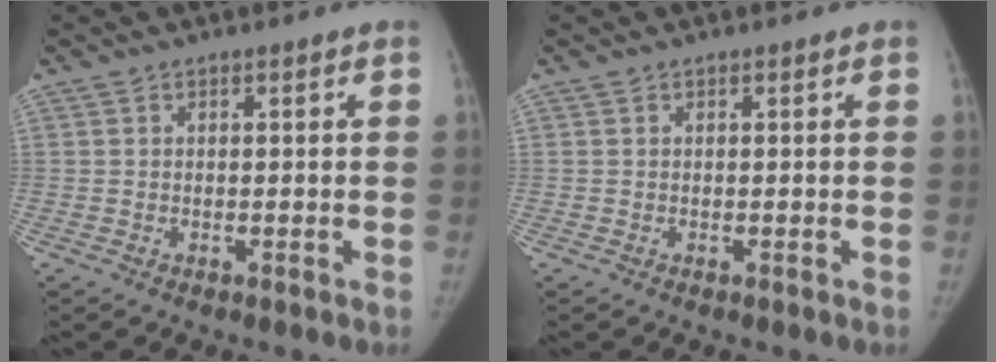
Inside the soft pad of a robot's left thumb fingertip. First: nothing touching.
{"total": 0.0}